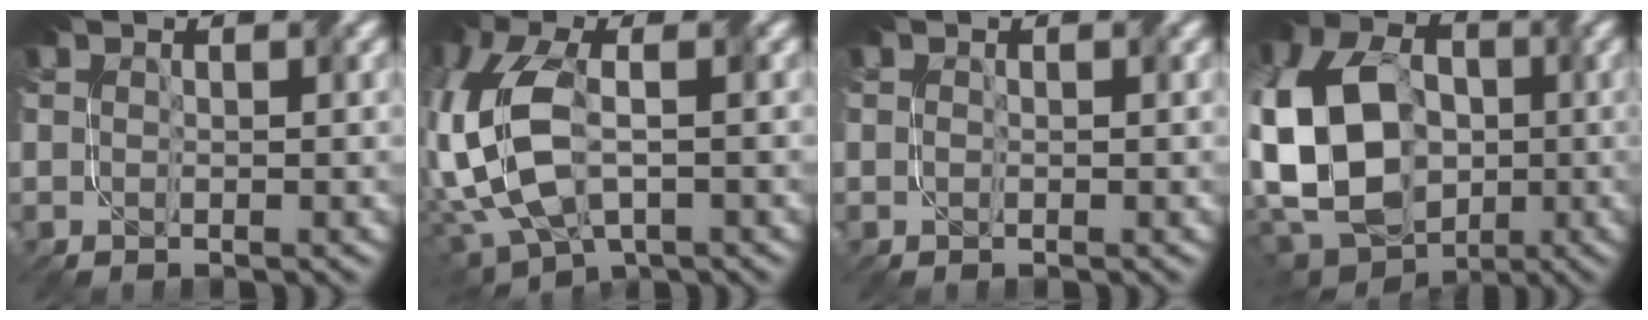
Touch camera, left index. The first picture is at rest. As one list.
[{"total": 9.8, "force": [-1.4, 5.5, 8.0], "torque": [-0.199, -0.009, -0.030]}, {"total": 0.0}, {"total": 16.2, "force": [-2.1, 12.7, 9.9], "torque": [-0.232, -0.002, -0.041]}]